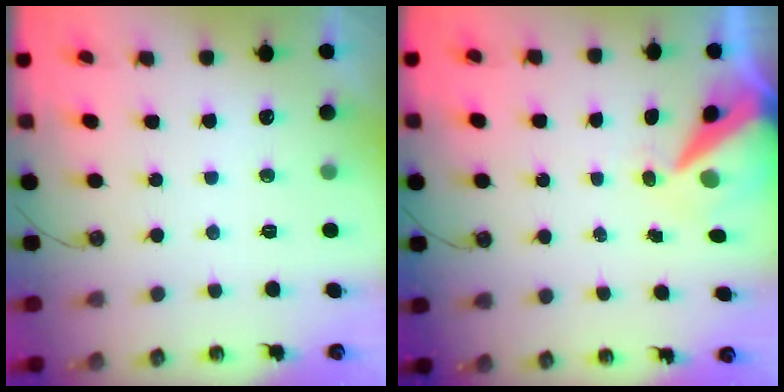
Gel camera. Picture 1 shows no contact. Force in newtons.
{"total": 9.7, "press": 9.6, "slide": 1.2}